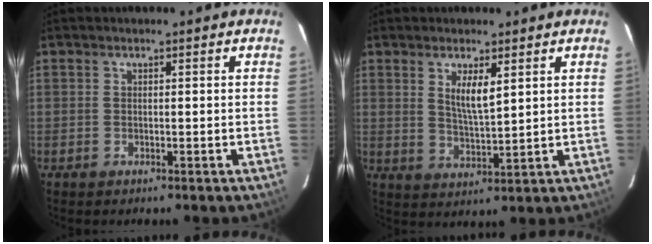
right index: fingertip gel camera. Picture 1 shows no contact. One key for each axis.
{"total": 5.5, "fx": 2.3, "fy": 1.5, "fz": 4.7, "tx": -0.085, "ty": -0.007, "tz": 0.045}